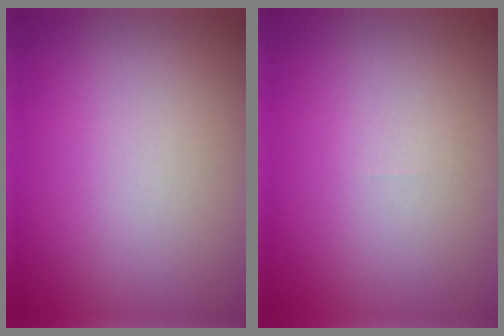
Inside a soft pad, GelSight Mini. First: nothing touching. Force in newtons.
{"total": 0.0}